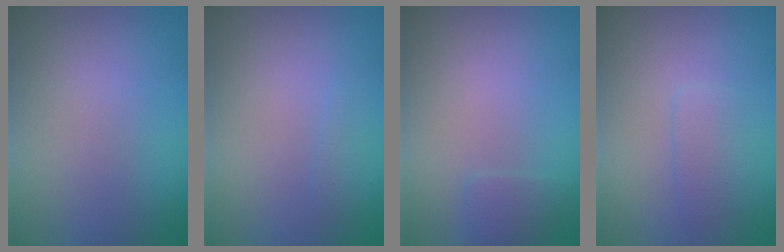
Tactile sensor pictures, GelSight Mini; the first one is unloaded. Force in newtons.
{"total": 0.6, "press": 0.6, "slide": 0.1}
{"total": 1.0, "press": 1.0, "slide": 0.1}
{"total": 1.6, "press": 1.6, "slide": 0.0}